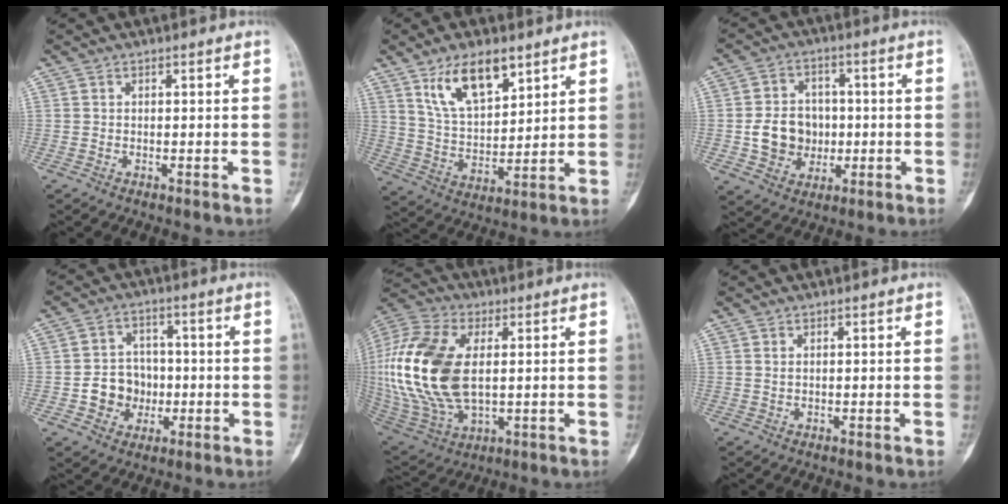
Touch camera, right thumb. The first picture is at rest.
{"total": 12.5, "force": [7.4, 5.7, 8.3], "torque": [-0.129, -0.038, 0.148]}
{"total": 10.0, "force": [-0.9, 8.6, 5.0], "torque": [-0.054, 0.013, -0.011]}
{"total": 8.2, "force": [-1.6, 7.2, 3.4], "torque": [-0.022, 0.020, -0.026]}
{"total": 23.2, "force": [1.9, 13.2, 19.0], "torque": [-0.413, -0.009, 0.041]}
{"total": 0.7, "force": [0.3, 0.4, 0.5], "torque": [-0.012, 0.002, 0.008]}